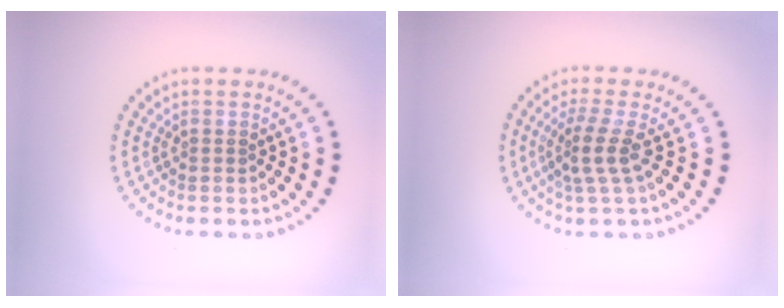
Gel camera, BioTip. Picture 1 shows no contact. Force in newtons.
{"total": 2.8, "press": 1.9, "slide": 2.0}